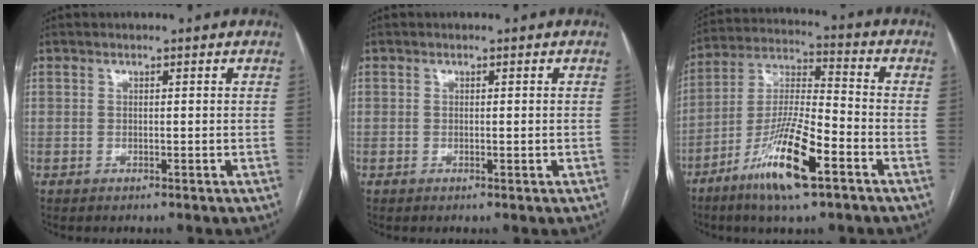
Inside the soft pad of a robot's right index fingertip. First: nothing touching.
{"total": 0.7, "force": [-0.1, 0.2, 0.6], "torque": [-0.014, 0.003, 0.004]}
{"total": 14.2, "force": [-7.4, 1.8, 12.0], "torque": [-0.234, -0.018, -0.138]}